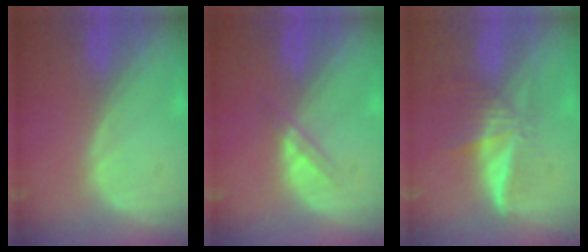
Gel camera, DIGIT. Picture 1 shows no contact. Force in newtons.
{"total": 1.8, "press": 1.8, "slide": 0.2}
{"total": 6.0, "press": 5.6, "slide": 2.3}